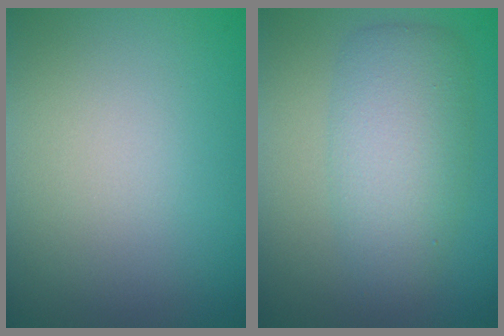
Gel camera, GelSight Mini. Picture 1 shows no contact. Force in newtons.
{"total": 5.2, "press": 5.2, "slide": 0.0}